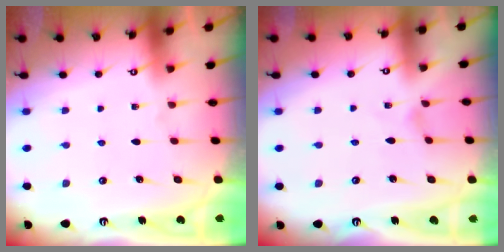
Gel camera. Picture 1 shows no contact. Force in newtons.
{"total": 0.0}